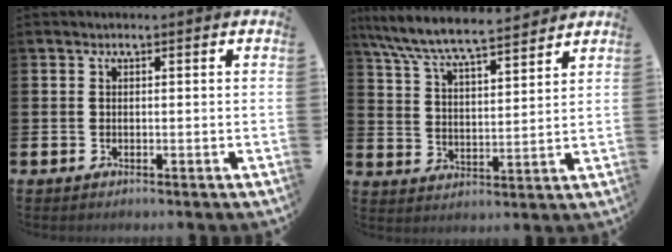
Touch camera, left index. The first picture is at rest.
{"total": 7.7, "force": [7.3, 0.4, 2.6], "torque": [-0.082, -0.044, 0.128]}